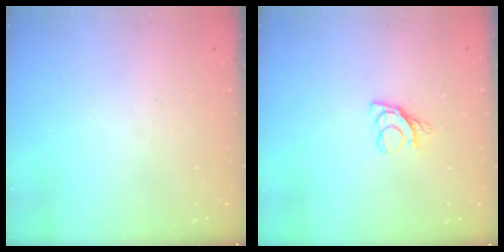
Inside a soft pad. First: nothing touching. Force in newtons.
{"total": 5.7, "press": 5.7, "slide": 0.7}